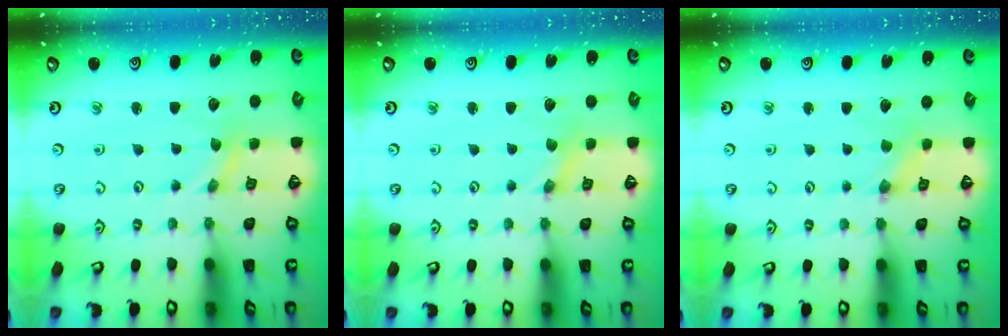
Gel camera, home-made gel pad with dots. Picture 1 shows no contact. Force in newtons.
{"total": 0.0}
{"total": 0.0}